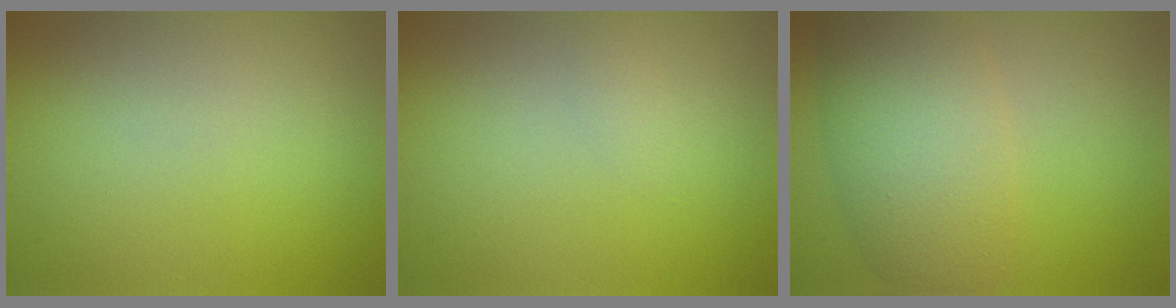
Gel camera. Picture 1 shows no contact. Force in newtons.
{"total": 0.7, "press": 0.7, "slide": 0.1}
{"total": 7.6, "press": 7.6, "slide": 0.3}